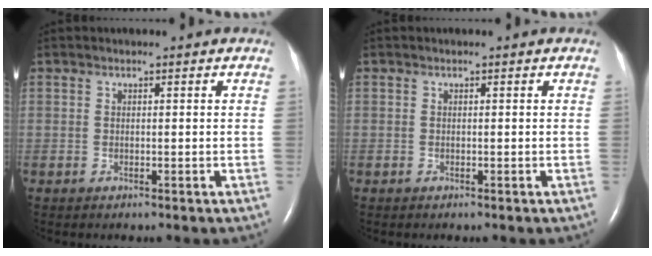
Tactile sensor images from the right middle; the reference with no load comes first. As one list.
[{"total": 0.0}]